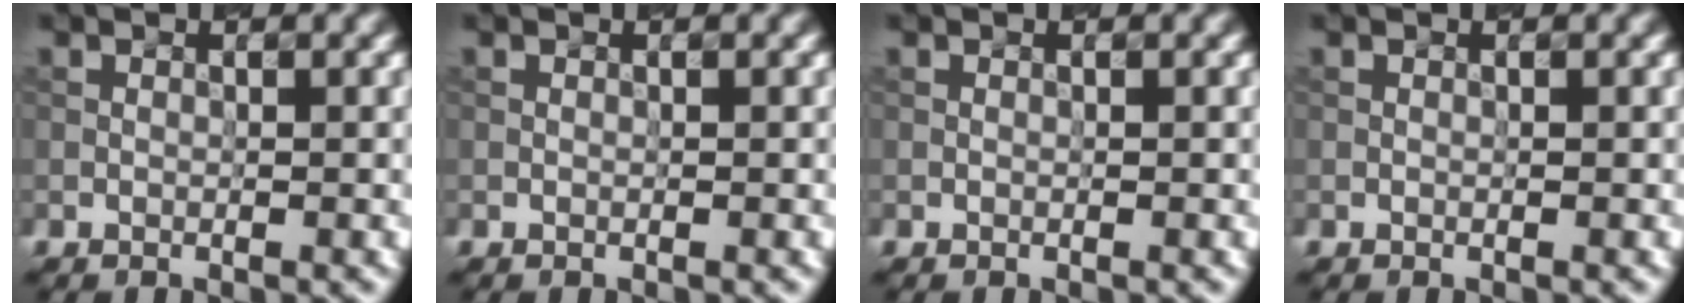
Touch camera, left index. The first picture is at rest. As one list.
[{"total": 0.0}, {"total": 0.0}, {"total": 0.0}]